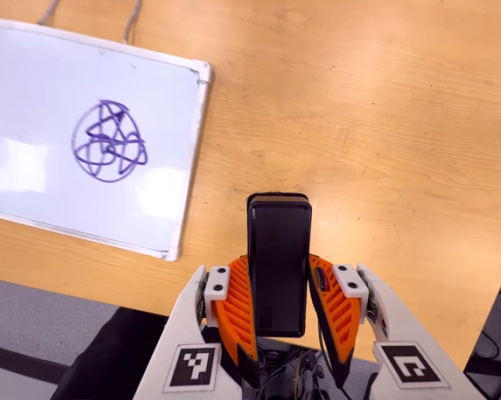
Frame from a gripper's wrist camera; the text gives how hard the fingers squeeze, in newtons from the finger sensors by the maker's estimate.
{"total": 3.9, "left": 2.4, "right": 5.5}